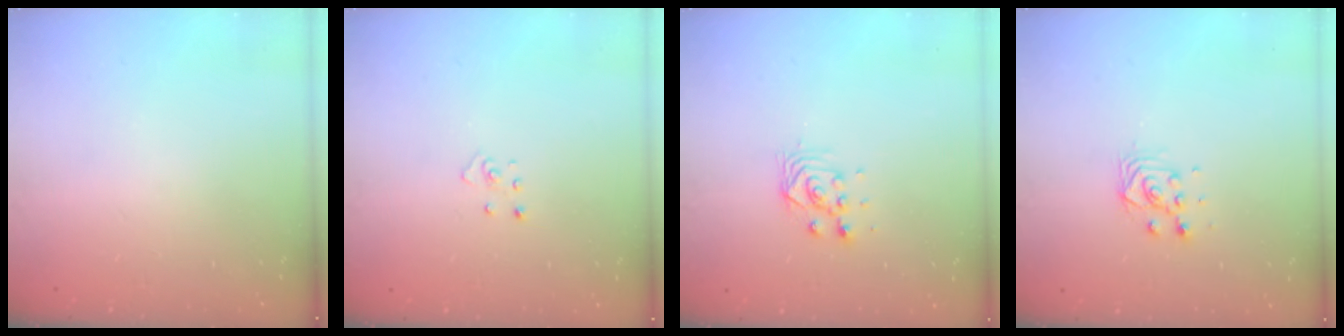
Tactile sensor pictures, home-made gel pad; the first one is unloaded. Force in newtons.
{"total": 2.9, "press": 2.9, "slide": 0.2}
{"total": 2.9, "press": 2.8, "slide": 0.8}
{"total": 5.0, "press": 5.0, "slide": 0.3}